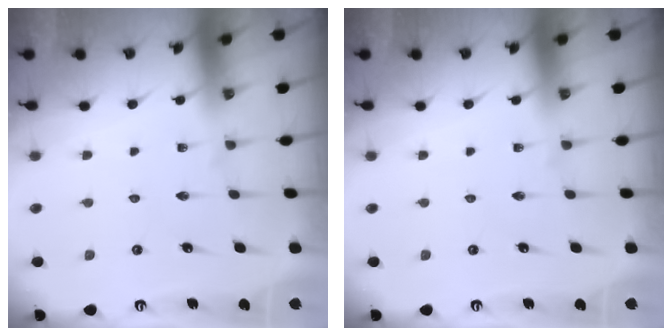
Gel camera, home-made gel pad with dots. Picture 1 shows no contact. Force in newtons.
{"total": 0.0}